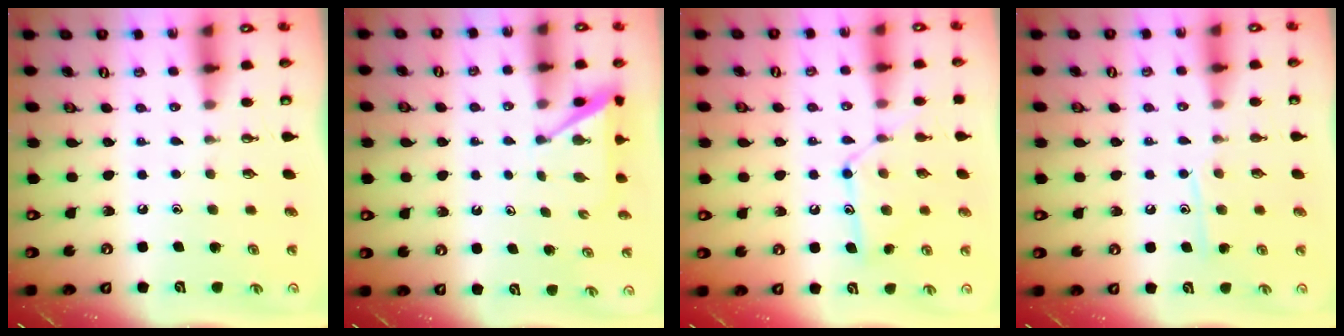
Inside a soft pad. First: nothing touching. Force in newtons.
{"total": 4.7, "press": 4.7, "slide": 0.5}
{"total": 12.7, "press": 12.6, "slide": 1.1}
{"total": 7.9, "press": 7.9, "slide": 0.6}